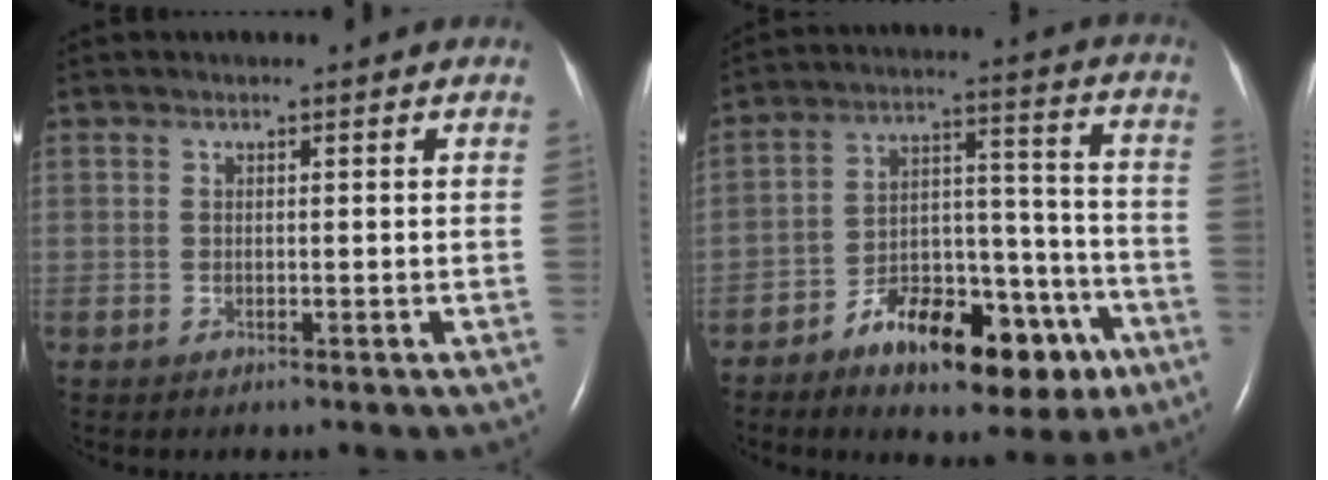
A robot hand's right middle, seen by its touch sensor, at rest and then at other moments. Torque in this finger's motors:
{"motor_torque": [1.23, -0.91, 0.54, 0.12]}